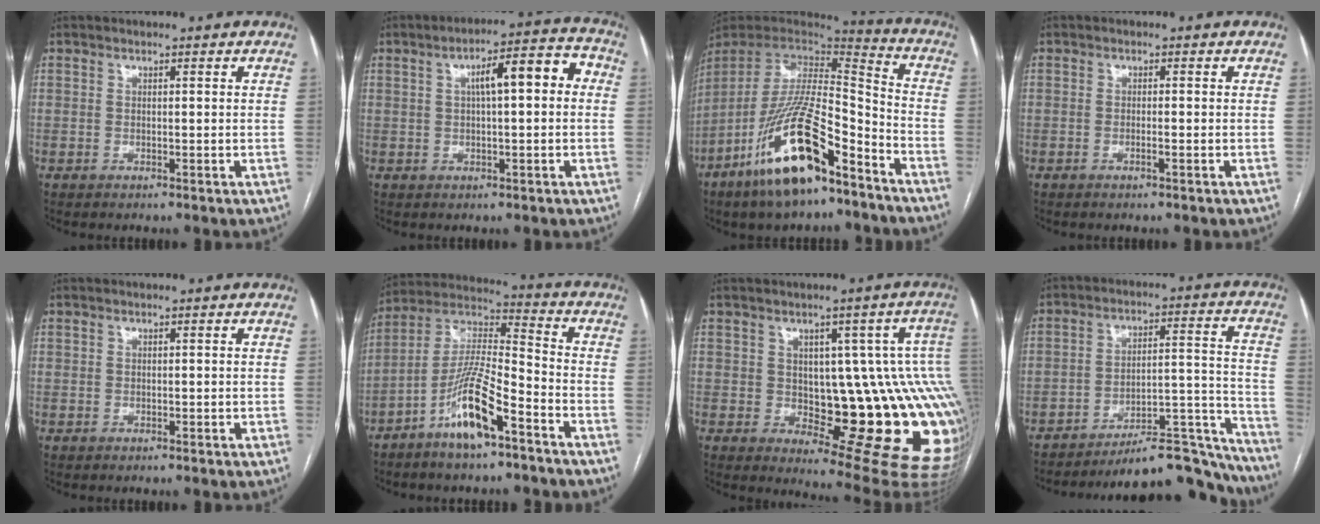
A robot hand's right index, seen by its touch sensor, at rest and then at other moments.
{"total": 8.6, "force": [1.2, 2.0, 8.3], "torque": [-0.122, 0.038, 0.015]}
{"total": 21.3, "force": [-13.2, 5.0, 15.9], "torque": [-0.317, -0.021, -0.240]}
{"total": 0.9, "force": [-0.4, 0.0, 0.8], "torque": [-0.018, 0.000, -0.007]}
{"total": 0.7, "force": [0.4, 0.5, 0.3], "torque": [0.000, 0.001, 0.007]}
{"total": 12.5, "force": [-6.9, 1.9, 10.3], "torque": [-0.206, -0.002, -0.133]}
{"total": 17.4, "force": [-1.1, 5.4, 16.5], "torque": [-0.125, 0.013, 0.002]}
{"total": 20.1, "force": [-19.0, 3.3, 5.6], "torque": [-0.023, 0.052, -0.267]}